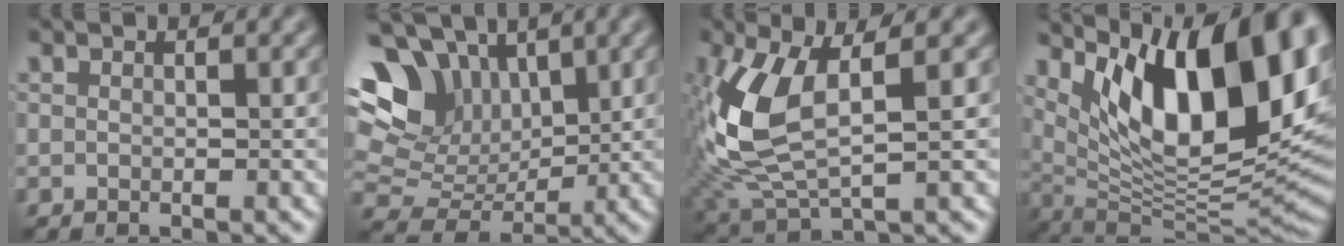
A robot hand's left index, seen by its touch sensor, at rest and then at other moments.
{"total": 9.9, "force": [4.2, 7.4, 5.2], "torque": [-0.110, 0.024, 0.072]}
{"total": 8.7, "force": [1.2, 3.9, 7.7], "torque": [-0.193, -0.003, 0.026]}
{"total": 16.2, "force": [6.4, 6.6, 13.2], "torque": [-0.183, -0.001, 0.107]}